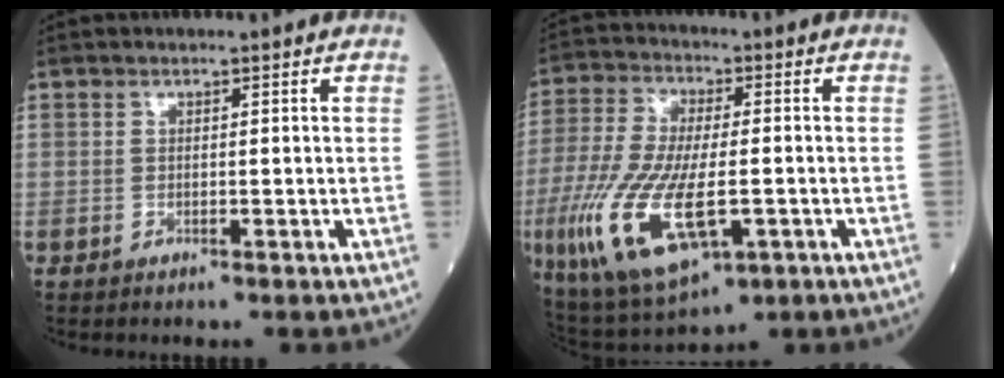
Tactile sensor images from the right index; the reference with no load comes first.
{"total": 16.3, "force": [-4.5, 5.8, 14.5], "torque": [-0.312, -0.020, -0.070]}